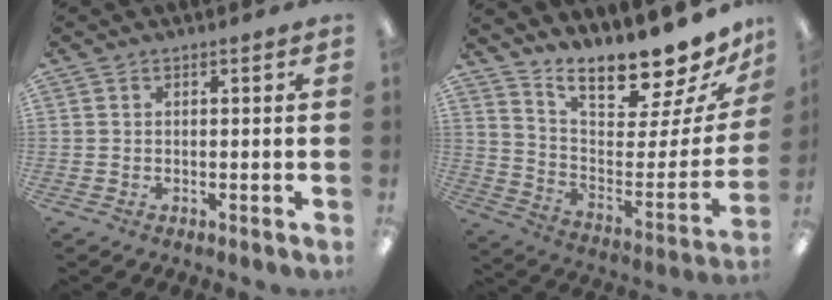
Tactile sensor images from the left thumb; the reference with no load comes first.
{"total": 15.2, "force": [14.2, 2.6, 4.9], "torque": [-0.062, -0.136, 0.235]}